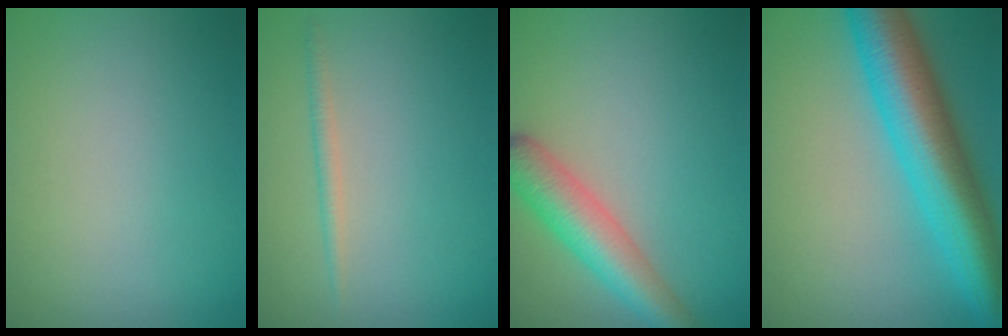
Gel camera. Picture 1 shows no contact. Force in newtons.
{"total": 1.2, "press": 1.2, "slide": 0.0}
{"total": 5.4, "press": 5.4, "slide": 0.2}
{"total": 10.5, "press": 10.5, "slide": 0.2}